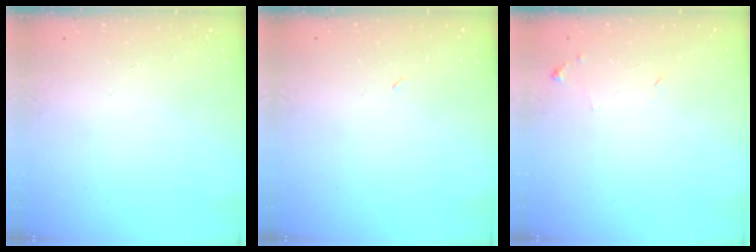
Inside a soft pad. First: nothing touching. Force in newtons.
{"total": 2.1, "press": 1.9, "slide": 1.0}
{"total": 5.5, "press": 5.4, "slide": 0.4}